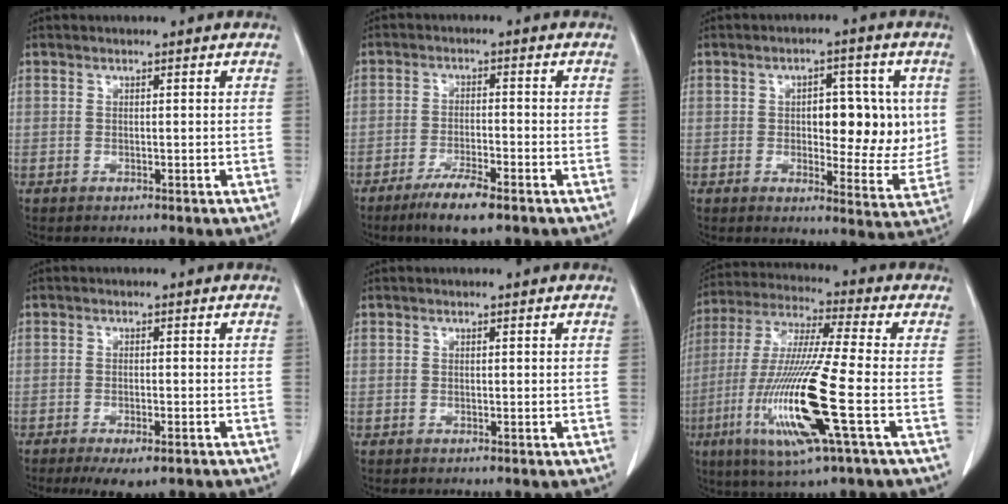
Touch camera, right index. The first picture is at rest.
{"total": 6.4, "force": [-4.3, 0.8, 4.7], "torque": [-0.088, -0.011, -0.074]}
{"total": 11.3, "force": [1.3, 5.1, 10.0], "torque": [-0.118, 0.007, 0.025]}
{"total": 5.5, "force": [-3.8, 1.5, 3.7], "torque": [-0.051, -0.011, -0.053]}
{"total": 0.0}
{"total": 17.5, "force": [-5.1, 0.1, 16.7], "torque": [-0.349, -0.022, -0.101]}